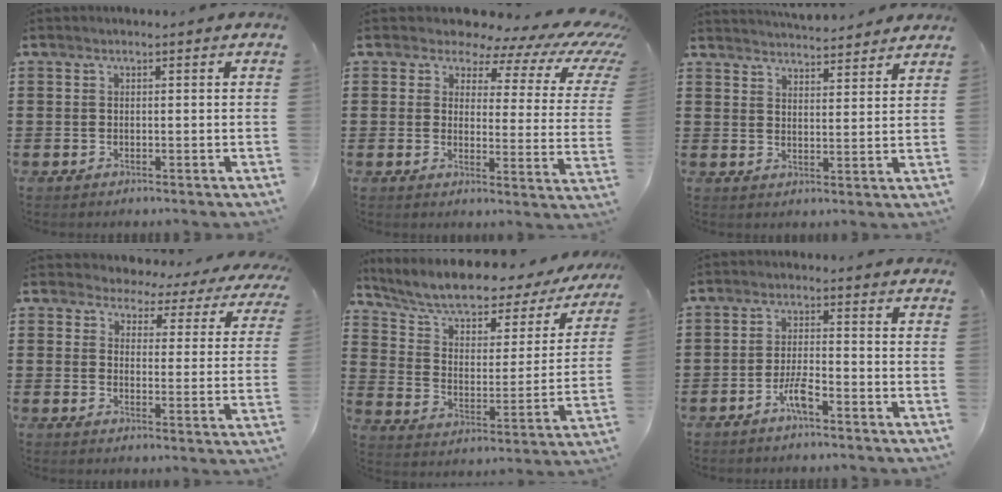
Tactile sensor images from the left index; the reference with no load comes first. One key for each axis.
{"total": 6.3, "fx": 5.1, "fy": 2.4, "fz": 2.9, "tx": -0.069, "ty": -0.031, "tz": 0.082}
{"total": 4.1, "fx": 4.1, "fy": 0.0, "fz": 0.2, "tx": -0.016, "ty": -0.020, "tz": 0.075}
{"total": 3.6, "fx": 3.4, "fy": 1.2, "fz": 0.3, "tx": -0.020, "ty": -0.024, "tz": 0.052}
{"total": 6.8, "fx": 5.5, "fy": 2.2, "fz": 3.3, "tx": -0.092, "ty": -0.040, "tz": 0.091}
{"total": 4.3, "fx": -2.7, "fy": 0.8, "fz": 3.2, "tx": -0.068, "ty": 0.004, "tz": -0.052}